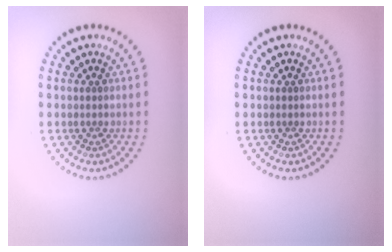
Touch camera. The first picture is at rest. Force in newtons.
{"total": 0.0}